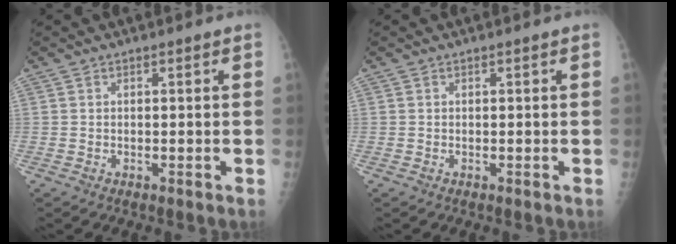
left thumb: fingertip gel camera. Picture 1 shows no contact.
{"total": 0.0}